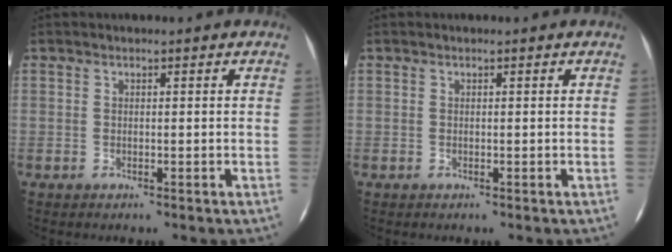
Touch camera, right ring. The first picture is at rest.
{"total": 0.0}